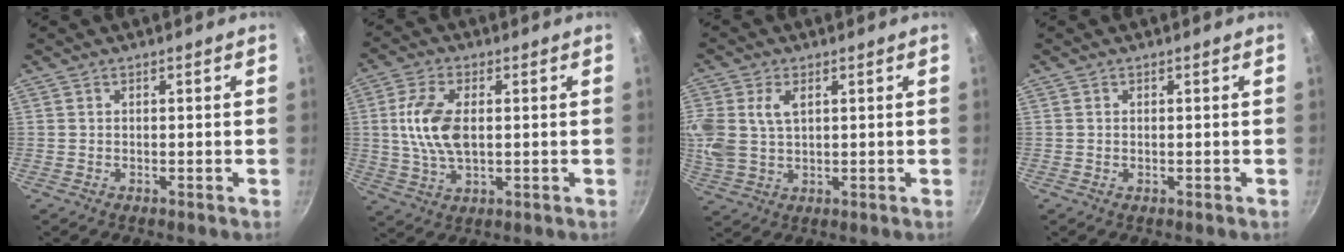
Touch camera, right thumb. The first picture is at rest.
{"total": 10.7, "force": [1.0, 5.6, 9.0], "torque": [-0.190, 0.000, 0.022]}
{"total": 11.2, "force": [2.7, 7.2, 8.2], "torque": [-0.205, 0.002, 0.061]}
{"total": 0.0}